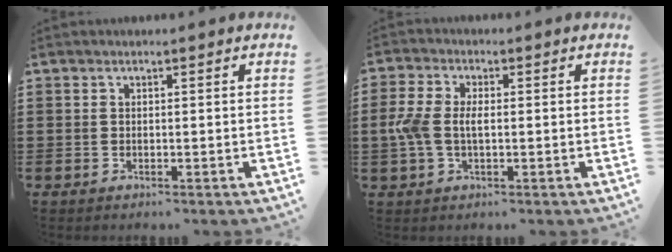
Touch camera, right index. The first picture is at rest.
{"total": 4.9, "force": [-0.4, 2.6, 4.1], "torque": [-0.107, -0.003, -0.016]}